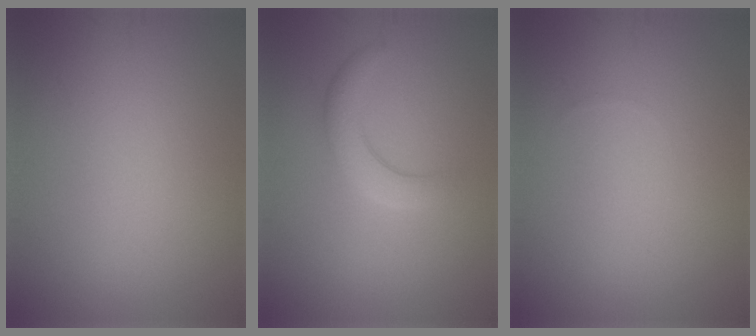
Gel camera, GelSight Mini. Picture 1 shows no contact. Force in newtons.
{"total": 2.7, "press": 2.7, "slide": 0.2}
{"total": 0.0}